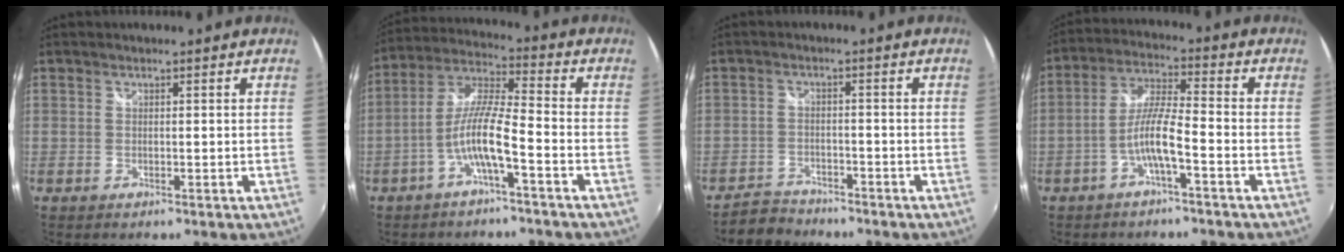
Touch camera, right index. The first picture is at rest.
{"total": 8.7, "force": [-3.9, 0.5, 7.7], "torque": [-0.173, 0.010, -0.075]}
{"total": 5.4, "force": [-5.0, 2.0, 0.5], "torque": [-0.033, 0.000, -0.090]}
{"total": 6.8, "force": [-3.3, 0.3, 5.9], "torque": [-0.128, 0.009, -0.062]}